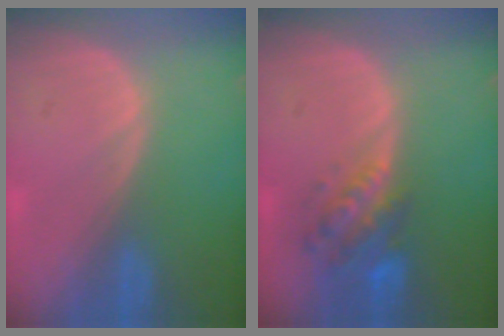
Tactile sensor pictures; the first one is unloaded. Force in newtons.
{"total": 6.3, "press": 5.8, "slide": 2.5}